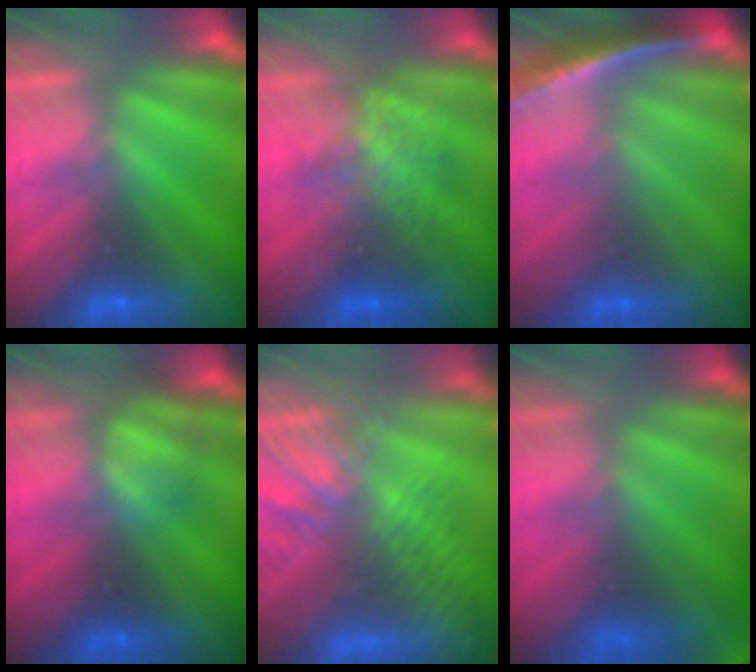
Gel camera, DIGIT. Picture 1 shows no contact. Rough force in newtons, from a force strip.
{"total": 2.3}
{"total": 1.2}
{"total": 2.4}
{"total": 7.4}
{"total": 9.9}